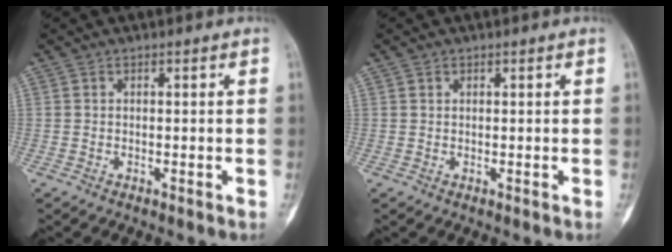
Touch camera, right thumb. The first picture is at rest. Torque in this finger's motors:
{"motor_torque": [-0.50, -0.31, 0.27, 0.08, -0.11]}